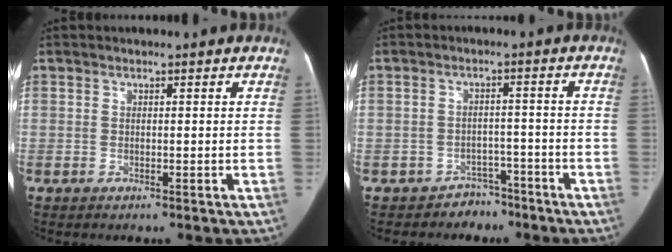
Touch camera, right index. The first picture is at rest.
{"total": 4.4, "force": [-3.2, 2.9, -0.6], "torque": [0.014, 0.020, -0.045]}